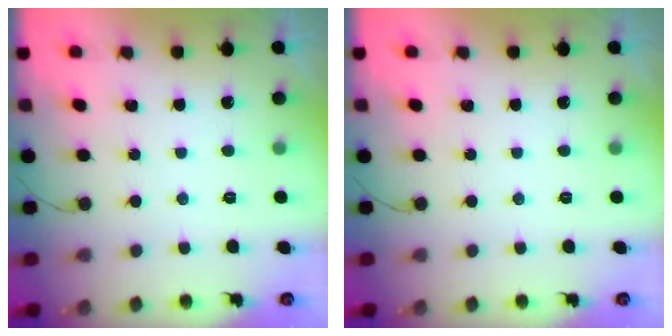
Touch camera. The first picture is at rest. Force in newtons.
{"total": 0.0}